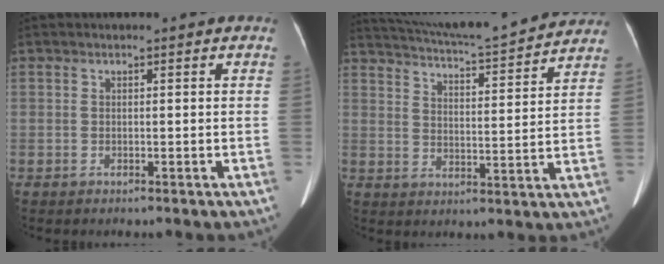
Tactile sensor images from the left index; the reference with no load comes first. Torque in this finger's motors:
{"motor_torque": [0.16, -0.50, -0.01, 0.04]}